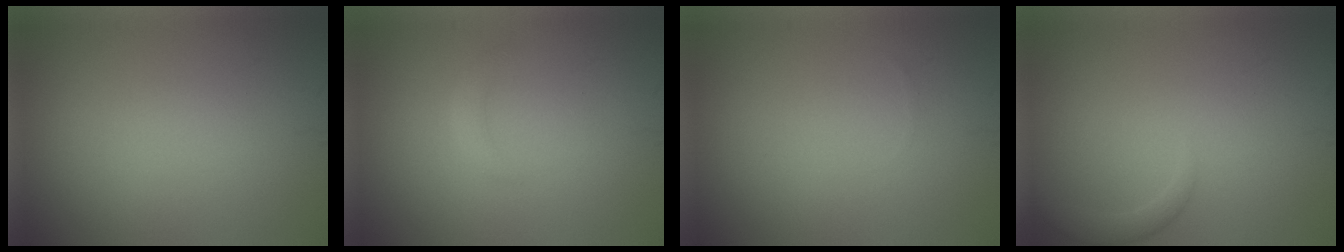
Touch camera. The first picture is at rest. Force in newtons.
{"total": 1.1, "press": 1.1, "slide": 0.1}
{"total": 0.0}
{"total": 1.6, "press": 1.6, "slide": 0.0}